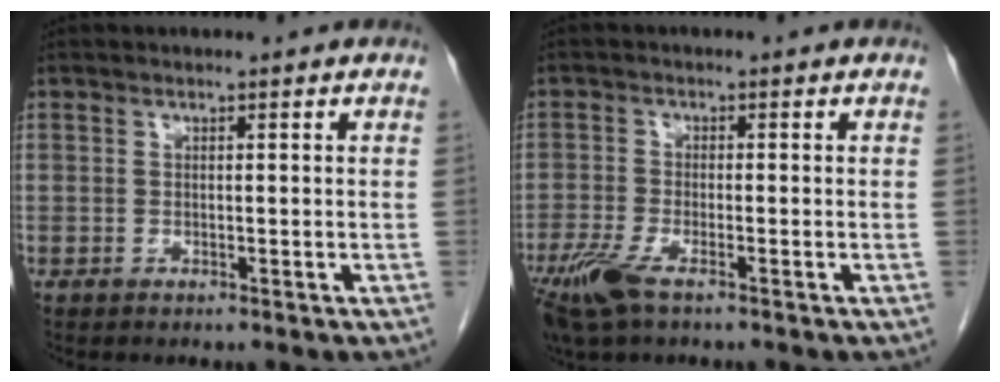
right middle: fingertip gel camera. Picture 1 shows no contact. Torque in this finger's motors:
{"motor_torque": [1.04, -0.58, 0.47, 0.12]}